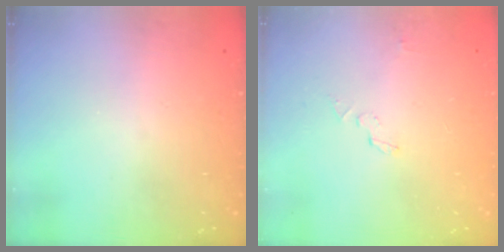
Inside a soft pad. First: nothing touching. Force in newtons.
{"total": 3.1, "press": 3.1, "slide": 0.2}